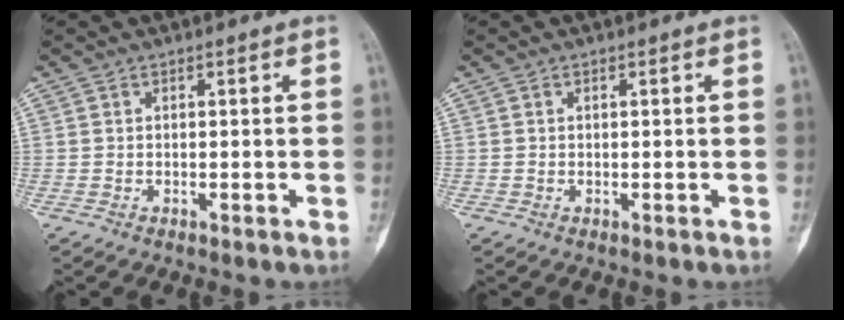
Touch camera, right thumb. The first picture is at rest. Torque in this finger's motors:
{"motor_torque": [-0.45, 0.19, 0.22, 0.02, -0.05]}